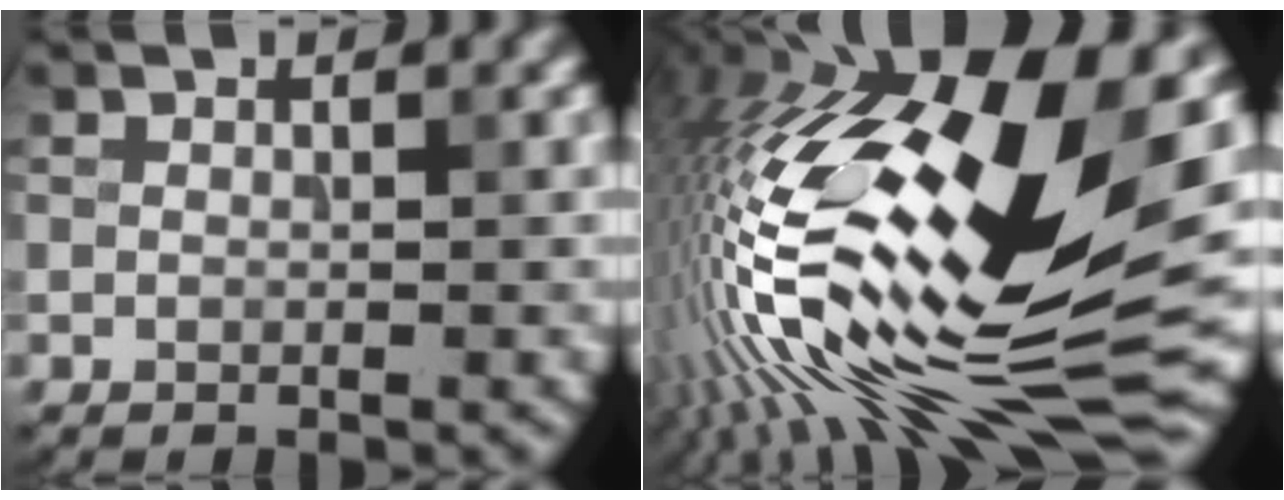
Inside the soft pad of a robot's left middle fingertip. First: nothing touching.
{"total": 20.5, "force": [0.2, 6.4, 19.5], "torque": [-0.360, 0.005, -0.020]}